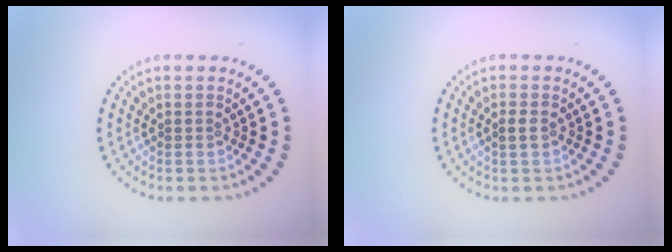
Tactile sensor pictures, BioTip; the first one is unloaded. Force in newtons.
{"total": 0.9, "press": 0.9, "slide": 0.2}